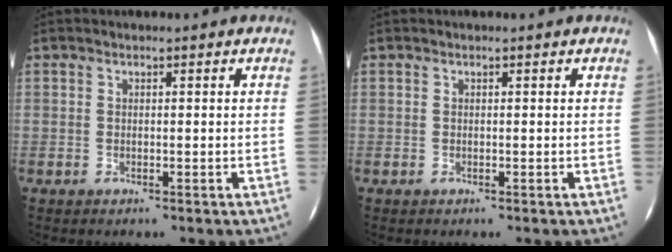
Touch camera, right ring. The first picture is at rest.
{"total": 0.0}